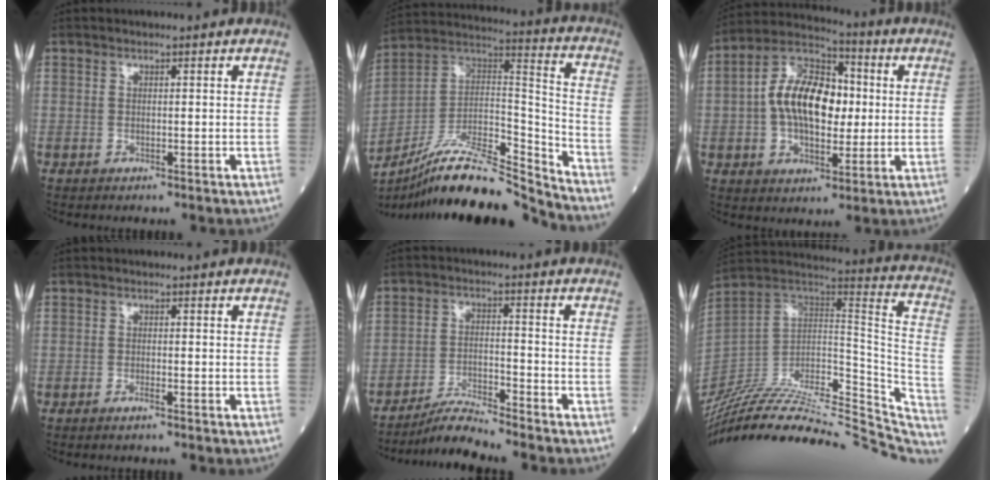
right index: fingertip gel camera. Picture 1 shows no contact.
{"total": 19.0, "force": [-17.1, 1.6, 8.1], "torque": [-0.147, 0.039, -0.300]}
{"total": 13.6, "force": [0.6, 7.2, 11.5], "torque": [-0.222, 0.031, 0.008]}
{"total": 1.2, "force": [-0.8, 0.0, 0.9], "torque": [-0.020, -0.001, -0.016]}
{"total": 5.7, "force": [-5.4, -0.9, 1.4], "torque": [-0.029, -0.015, -0.100]}
{"total": 35.2, "force": [-29.8, 10.8, 15.5], "torque": [-0.217, -0.012, -0.419]}